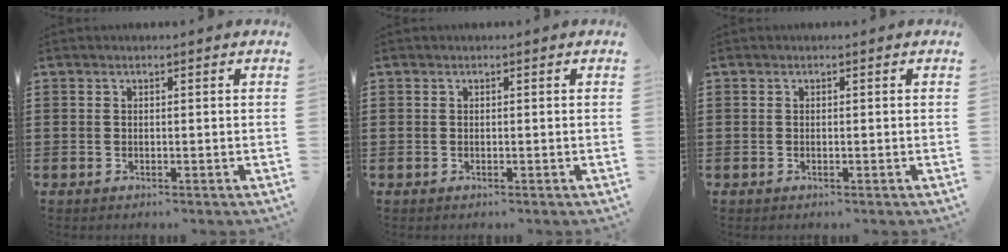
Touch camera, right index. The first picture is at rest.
{"total": 0.0}
{"total": 0.0}